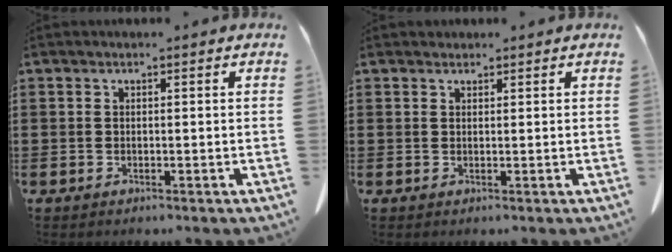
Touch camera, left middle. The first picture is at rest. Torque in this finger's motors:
{"motor_torque": [0.31, 0.11, 0.06, 0.01]}